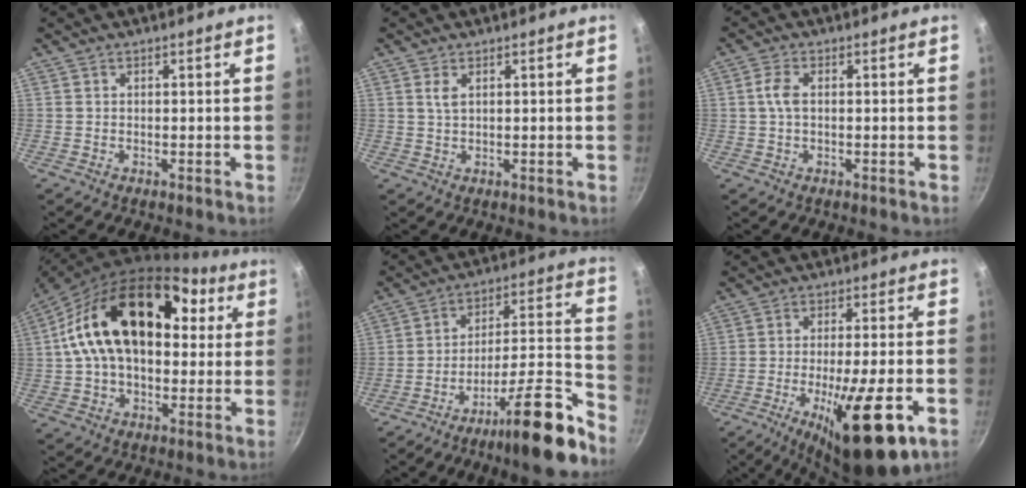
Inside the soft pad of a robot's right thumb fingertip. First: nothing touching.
{"total": 1.9, "force": [0.9, 0.8, 1.5], "torque": [-0.030, -0.004, 0.019]}
{"total": 3.3, "force": [0.3, 1.8, 2.8], "torque": [-0.064, 0.007, 0.003]}
{"total": 24.4, "force": [5.0, 15.5, 18.2], "torque": [-0.292, 0.034, 0.064]}
{"total": 17.9, "force": [-12.4, 2.5, 12.7], "torque": [-0.165, 0.105, -0.209]}
{"total": 18.4, "force": [-7.0, 4.4, 16.5], "torque": [-0.245, 0.010, -0.104]}